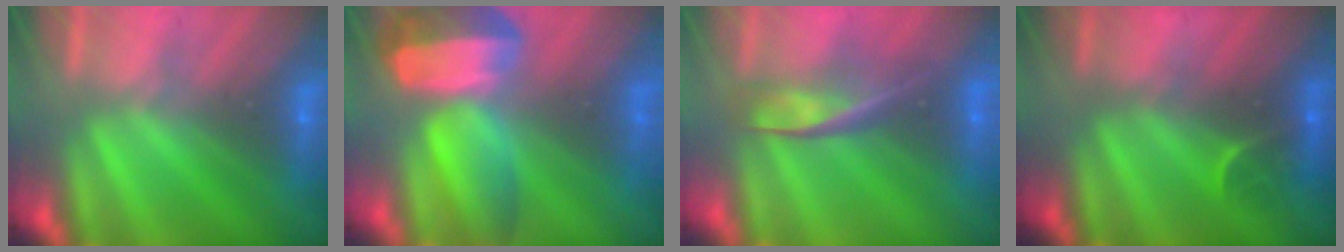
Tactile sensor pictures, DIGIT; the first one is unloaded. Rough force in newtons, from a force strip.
{"total": 7.0}
{"total": 2.3}
{"total": 2.8}